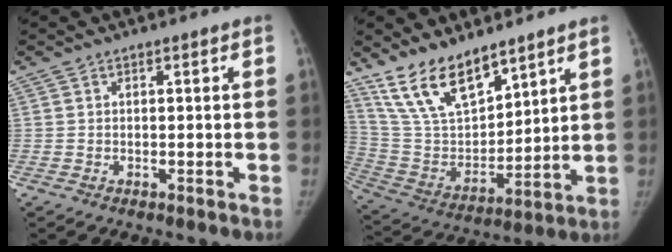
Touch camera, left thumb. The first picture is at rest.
{"total": 15.8, "force": [11.7, 6.6, 8.3], "torque": [-0.119, -0.062, 0.237]}